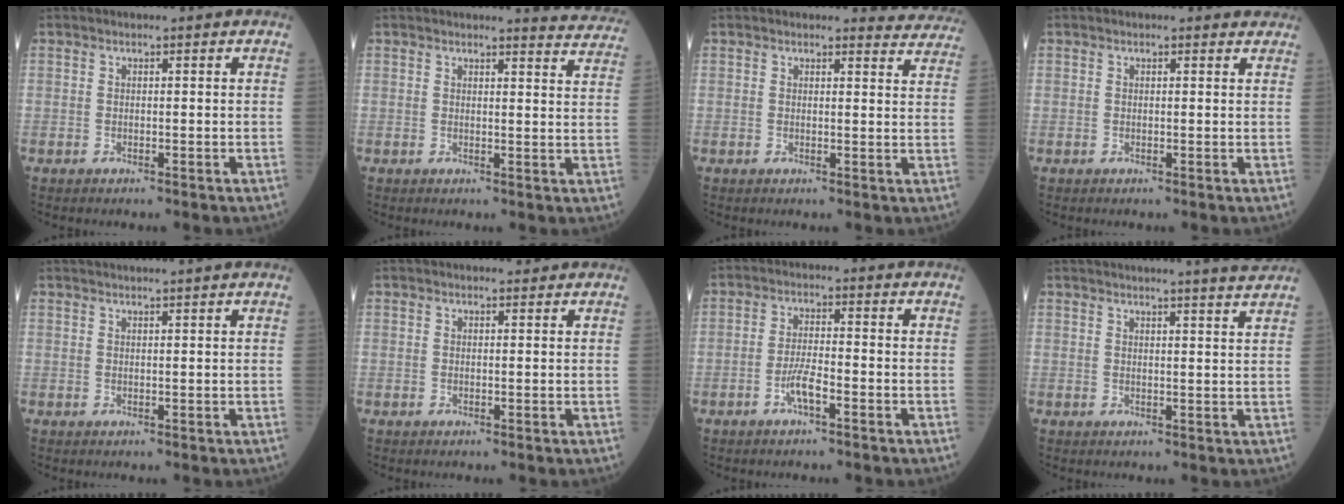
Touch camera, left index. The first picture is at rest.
{"total": 7.1, "force": [7.0, 0.2, 0.5], "torque": [0.004, -0.043, 0.050]}
{"total": 5.6, "force": [5.5, 1.0, -0.2], "torque": [0.018, -0.029, 0.031]}
{"total": 1.5, "force": [1.4, 0.4, 0.0], "torque": [-0.004, -0.003, 0.003]}
{"total": 4.3, "force": [3.8, -0.9, 1.7], "torque": [-0.017, 0.021, 0.051]}
{"total": 0.7, "force": [0.7, 0.1, 0.0], "torque": [-0.011, -0.004, 0.011]}
{"total": 3.7, "force": [-1.9, 0.5, 3.1], "torque": [-0.063, 0.001, -0.038]}
{"total": 7.3, "force": [6.7, -1.4, 2.5], "torque": [-0.033, 0.000, 0.070]}